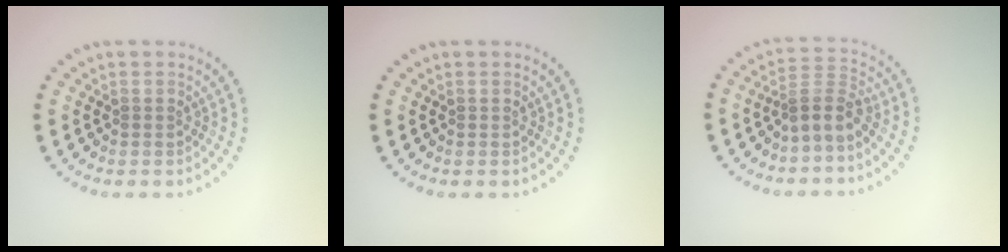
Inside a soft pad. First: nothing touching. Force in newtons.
{"total": 0.0}
{"total": 2.8, "press": 2.1, "slide": 1.8}